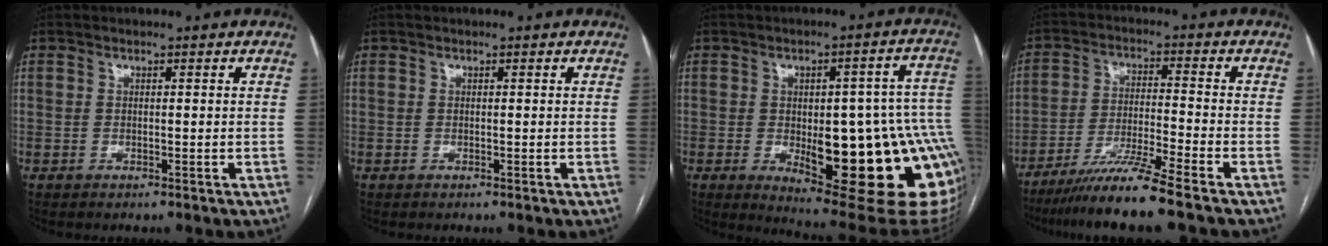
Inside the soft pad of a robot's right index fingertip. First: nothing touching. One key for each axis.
{"total": 0.0}
{"total": 24.1, "fx": -5.7, "fy": 6.6, "fz": 22.5, "tx": -0.201, "ty": 0.012, "tz": -0.053}
{"total": 9.4, "fx": -7.5, "fy": -1.8, "fz": 5.4, "tx": -0.094, "ty": -0.032, "tz": -0.137}